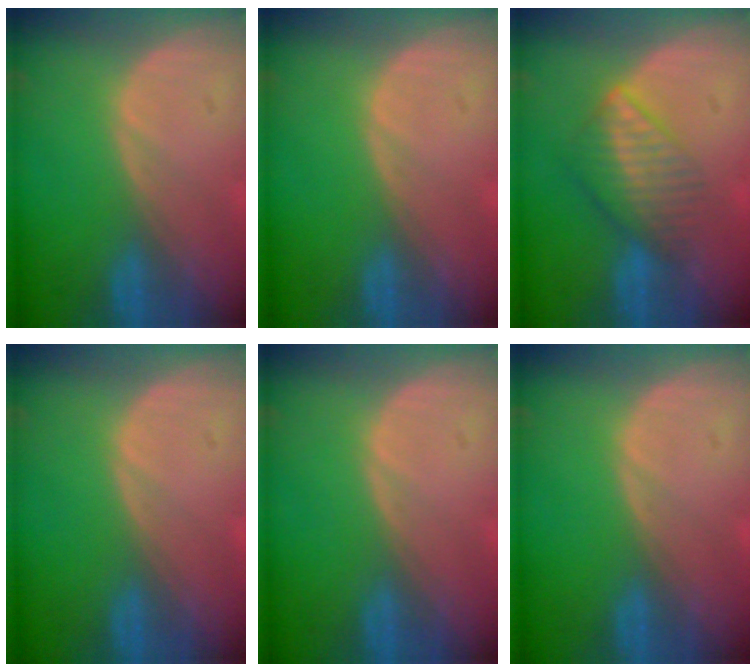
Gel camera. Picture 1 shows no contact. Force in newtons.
{"total": 0.0}
{"total": 6.5, "press": 5.9, "slide": 2.7}
{"total": 0.0}
{"total": 0.0}
{"total": 0.0}